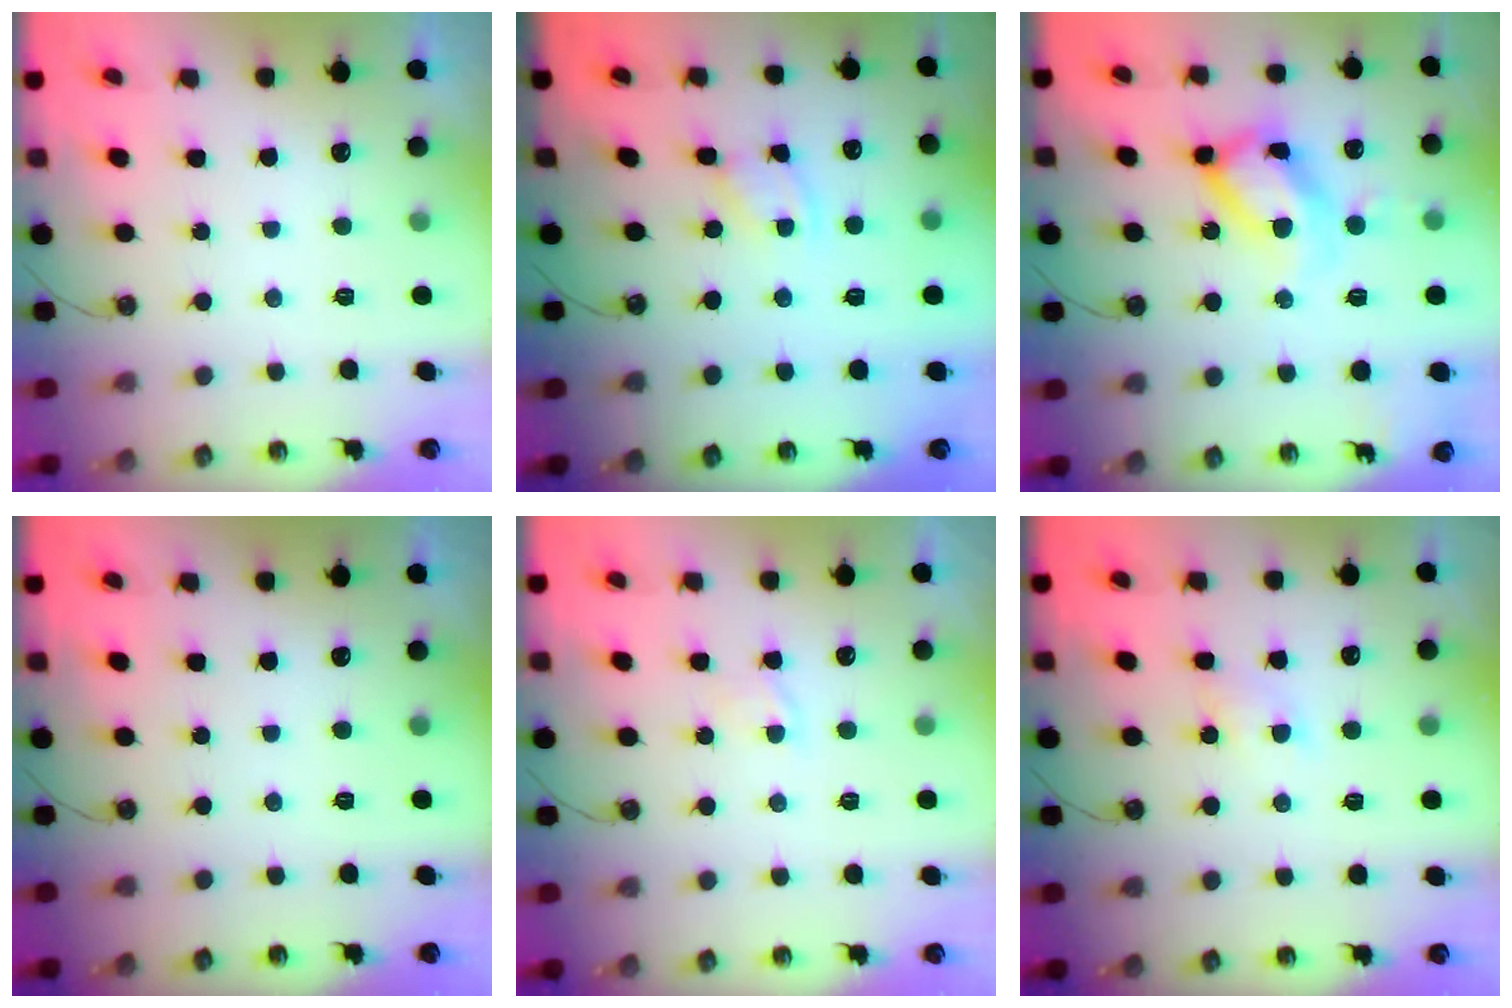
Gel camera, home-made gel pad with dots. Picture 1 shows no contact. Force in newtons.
{"total": 2.1, "press": 2.1, "slide": 0.0}
{"total": 18.7, "press": 18.5, "slide": 2.1}
{"total": 0.0}
{"total": 3.3, "press": 3.3, "slide": 0.4}
{"total": 4.8, "press": 4.8, "slide": 0.6}